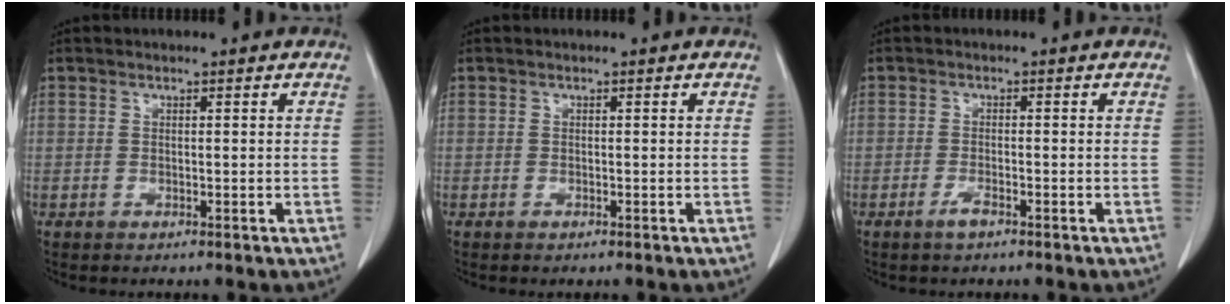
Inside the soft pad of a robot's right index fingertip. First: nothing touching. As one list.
[{"total": 0.0}, {"total": 1.8, "force": [-1.3, 0.3, 1.3], "torque": [-0.027, -0.001, -0.024]}]